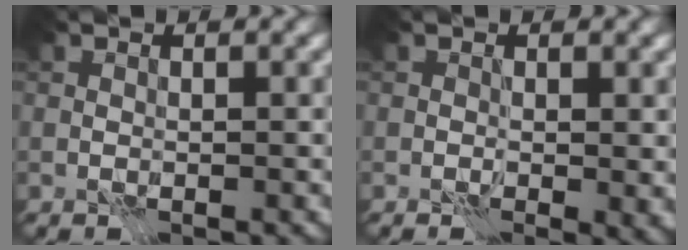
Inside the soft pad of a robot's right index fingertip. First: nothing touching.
{"total": 1.3, "force": [0.1, 0.6, 1.2], "torque": [-0.020, -0.003, 0.002]}